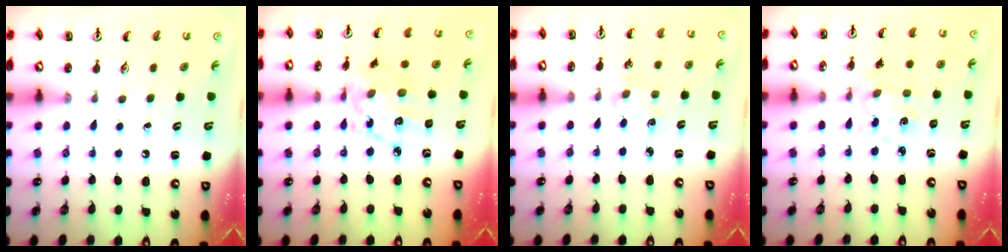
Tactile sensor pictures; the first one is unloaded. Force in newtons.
{"total": 10.9, "press": 10.8, "slide": 0.7}
{"total": 1.9, "press": 1.8, "slide": 0.3}
{"total": 2.0, "press": 2.0, "slide": 0.5}